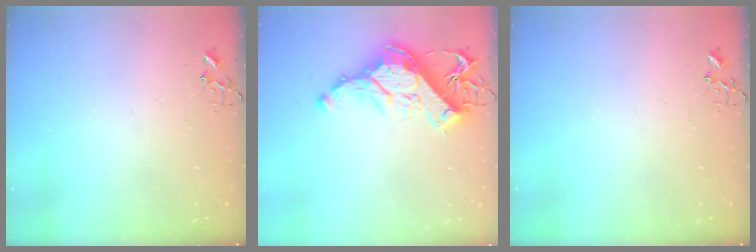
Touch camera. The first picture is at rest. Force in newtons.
{"total": 15.9, "press": 15.8, "slide": 2.4}
{"total": 0.0}